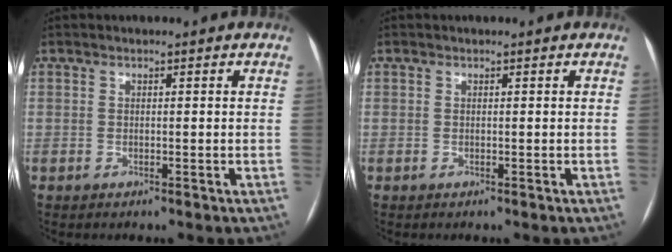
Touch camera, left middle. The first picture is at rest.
{"total": 1.9, "force": [-0.8, -1.5, -1.0], "torque": [0.018, -0.003, -0.011]}